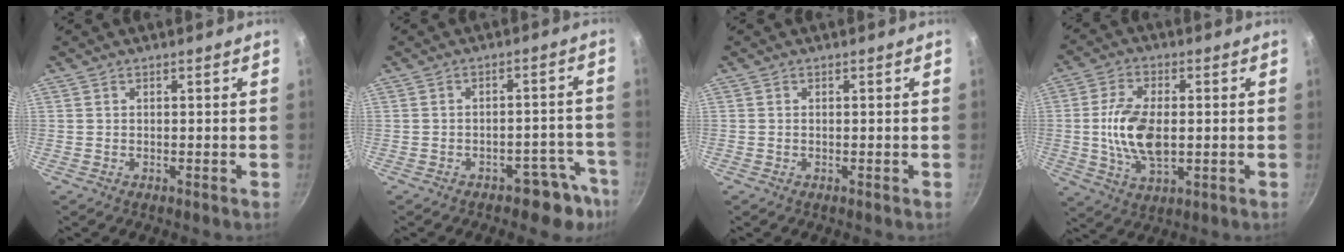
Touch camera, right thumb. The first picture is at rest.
{"total": 6.9, "force": [-5.0, 3.8, 2.8], "torque": [0.027, 0.067, -0.049]}
{"total": 0.0}
{"total": 11.8, "force": [-0.3, 6.6, 9.8], "torque": [-0.179, 0.005, -0.005]}